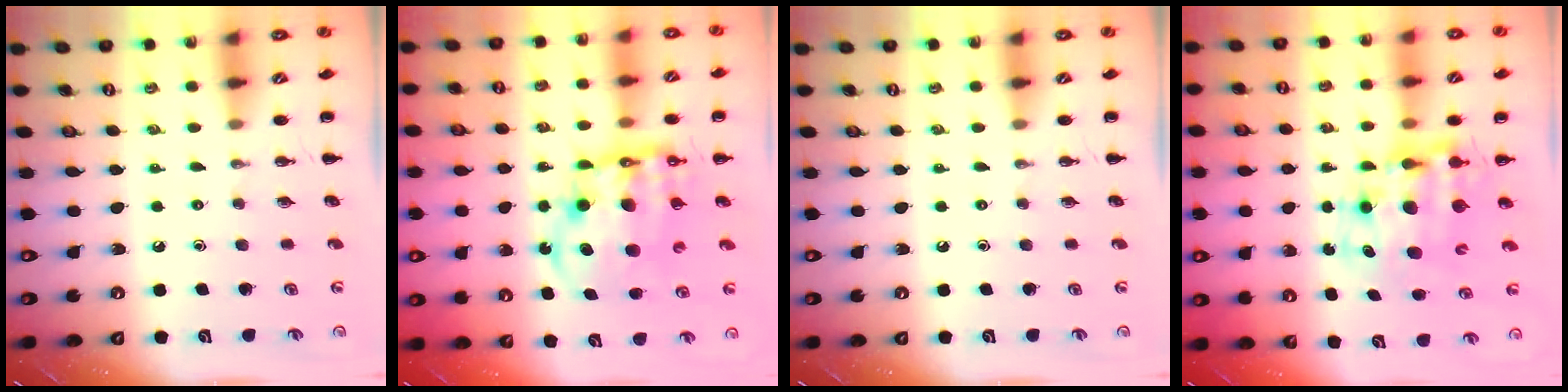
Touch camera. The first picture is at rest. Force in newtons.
{"total": 14.3, "press": 13.8, "slide": 3.4}
{"total": 0.0}
{"total": 10.3, "press": 10.0, "slide": 2.8}